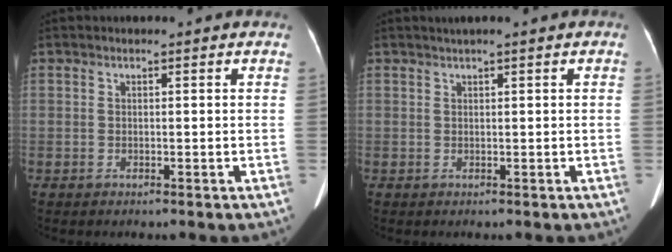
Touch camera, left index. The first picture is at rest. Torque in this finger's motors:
{"motor_torque": [-0.13, -0.31, -0.42, -0.08]}